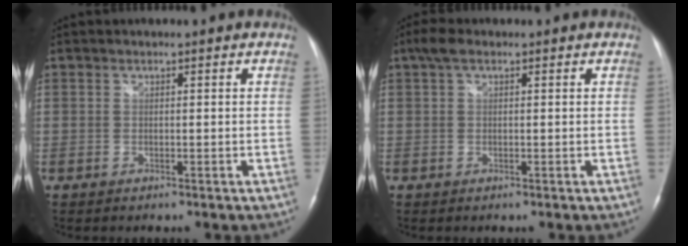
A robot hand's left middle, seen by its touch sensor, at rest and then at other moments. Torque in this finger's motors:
{"motor_torque": [0.50, -0.33, 0.17, 0.06]}